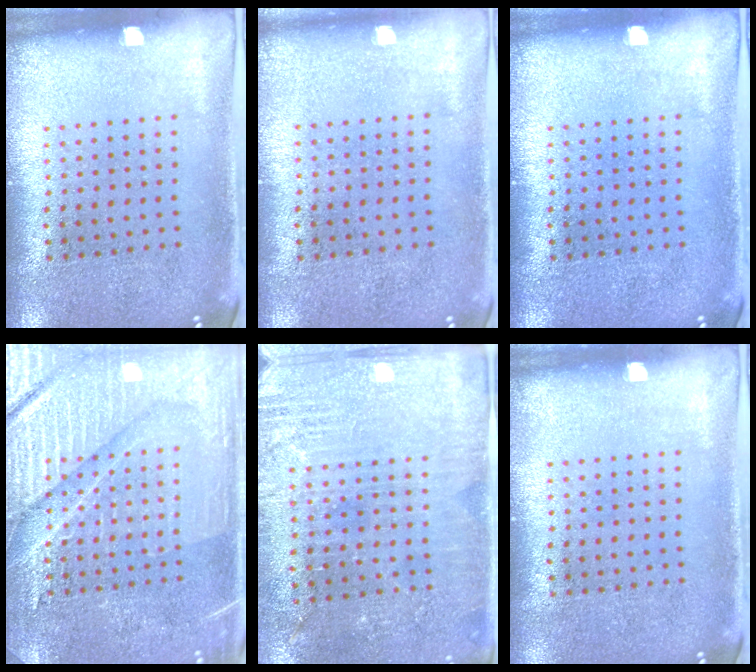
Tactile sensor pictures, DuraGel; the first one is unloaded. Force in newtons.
{"total": 0.0}
{"total": 0.0}
{"total": 6.4, "press": 6.3, "slide": 0.8}
{"total": 2.8, "press": 2.8, "slide": 0.4}
{"total": 0.0}